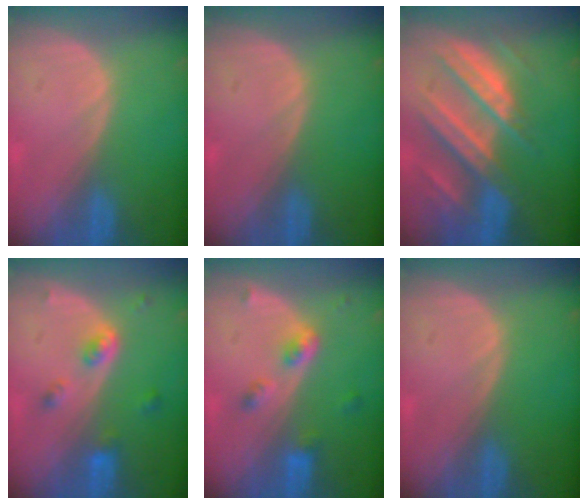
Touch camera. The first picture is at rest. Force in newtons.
{"total": 0.0}
{"total": 10.6, "press": 9.3, "slide": 5.0}
{"total": 4.3, "press": 3.9, "slide": 1.7}
{"total": 4.4, "press": 4.0, "slide": 1.9}
{"total": 0.0}